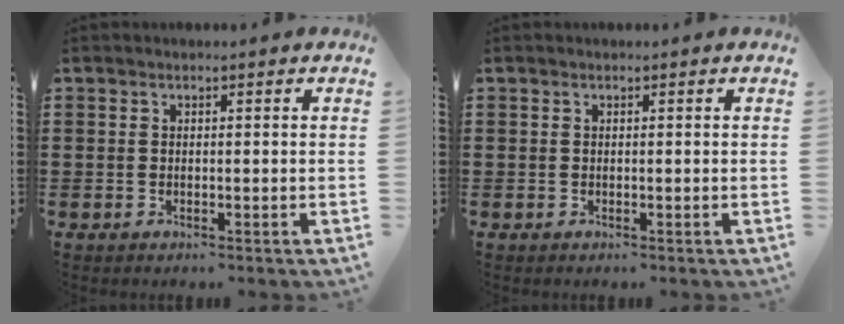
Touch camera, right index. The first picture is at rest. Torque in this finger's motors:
{"motor_torque": [-0.03, 0.00, 0.00, -0.01]}